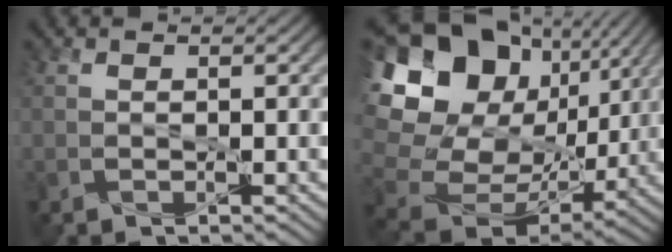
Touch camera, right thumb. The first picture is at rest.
{"total": 22.8, "force": [7.3, 18.5, 11.2], "torque": [-0.315, 0.027, 0.153]}